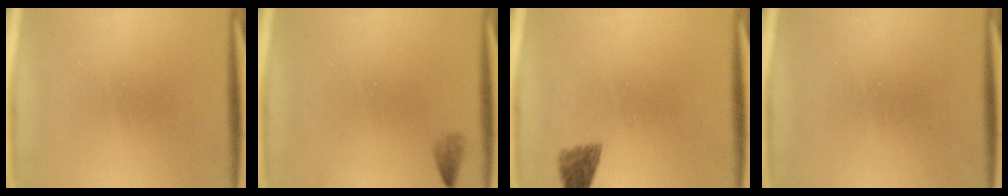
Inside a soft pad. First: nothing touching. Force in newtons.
{"total": 1.4}
{"total": 2.0}
{"total": 0.0}